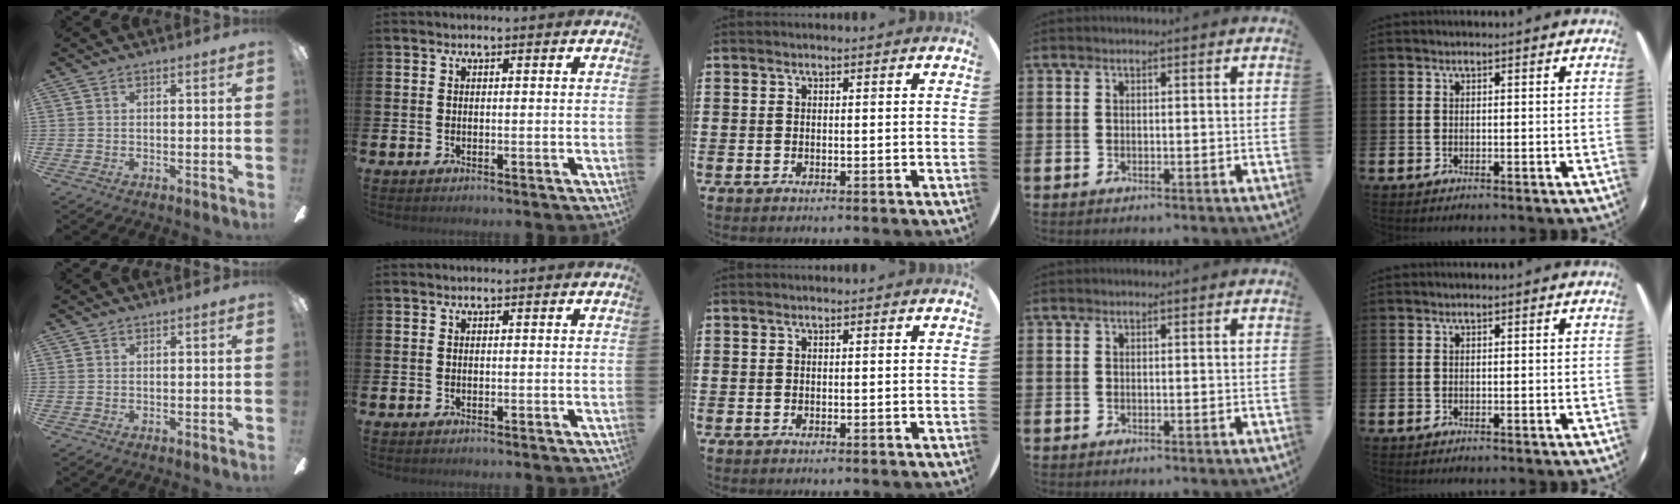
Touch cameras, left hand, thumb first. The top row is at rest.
{}